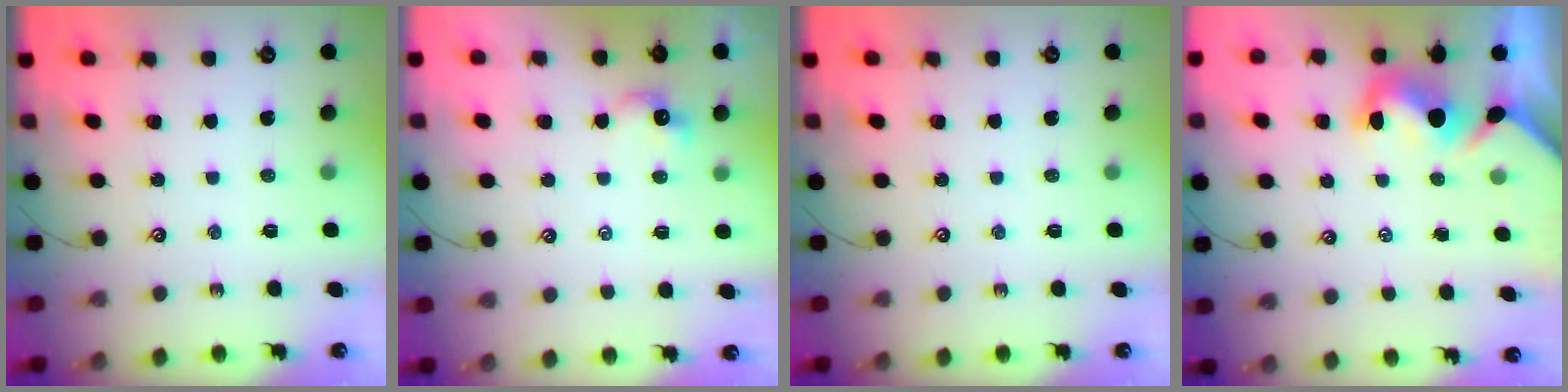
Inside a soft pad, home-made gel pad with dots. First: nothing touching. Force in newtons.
{"total": 1.2, "press": 1.1, "slide": 0.5}
{"total": 0.0}
{"total": 3.3, "press": 3.1, "slide": 1.2}